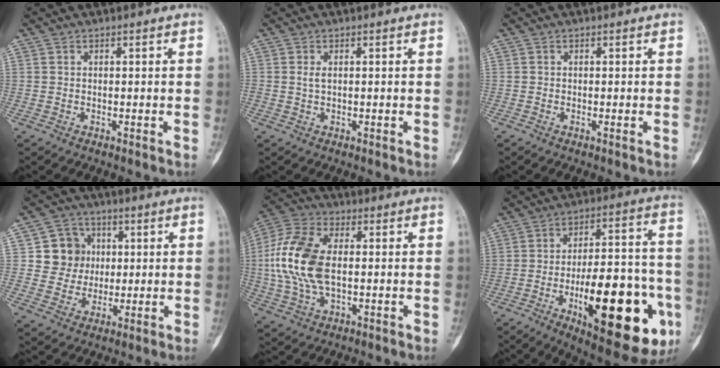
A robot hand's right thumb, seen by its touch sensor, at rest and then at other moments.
{"total": 1.1, "force": [0.4, 0.5, 0.9], "torque": [-0.019, 0.000, 0.008]}
{"total": 0.0}
{"total": 9.2, "force": [1.6, 8.7, 2.4], "torque": [0.008, 0.007, 0.028]}
{"total": 15.1, "force": [0.5, 8.6, 12.5], "torque": [-0.271, 0.014, 0.006]}
{"total": 28.8, "force": [-9.6, 10.6, 25.0], "torque": [-0.322, 0.024, -0.125]}